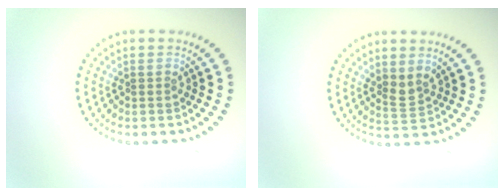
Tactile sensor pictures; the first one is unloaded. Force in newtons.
{"total": 1.9, "press": 1.4, "slide": 1.2}